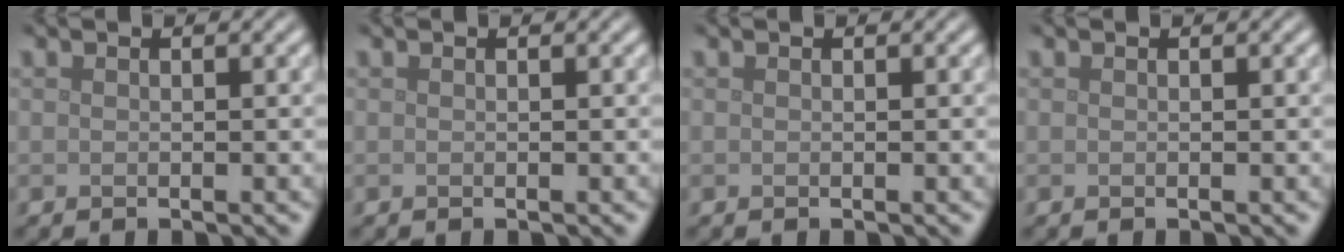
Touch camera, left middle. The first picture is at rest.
{"total": 0.0}
{"total": 0.0}
{"total": 0.0}